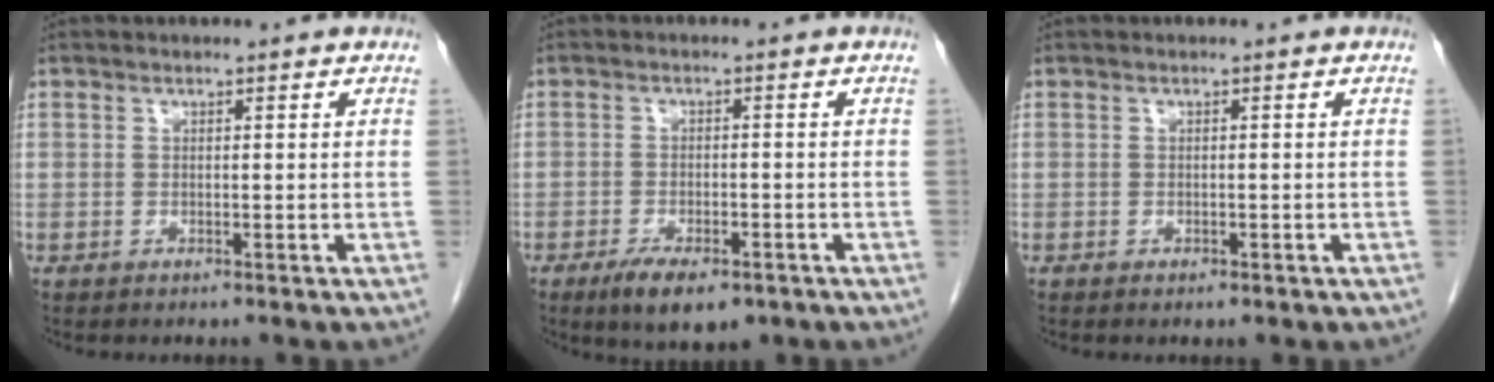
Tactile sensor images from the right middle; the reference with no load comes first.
{"total": 6.8, "force": [-4.4, 2.5, 4.6], "torque": [-0.077, -0.010, -0.065]}
{"total": 1.0, "force": [-0.5, 0.6, 0.6], "torque": [-0.006, 0.001, -0.002]}